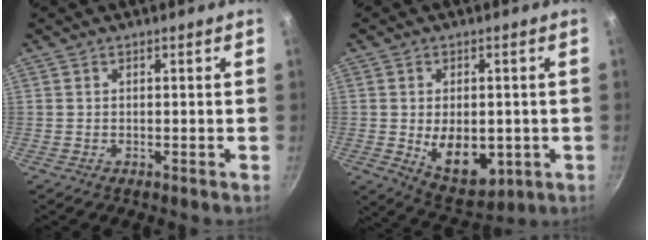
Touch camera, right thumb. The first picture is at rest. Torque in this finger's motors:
{"motor_torque": [-0.51, 0.51, 0.46, 0.51, 0.09]}